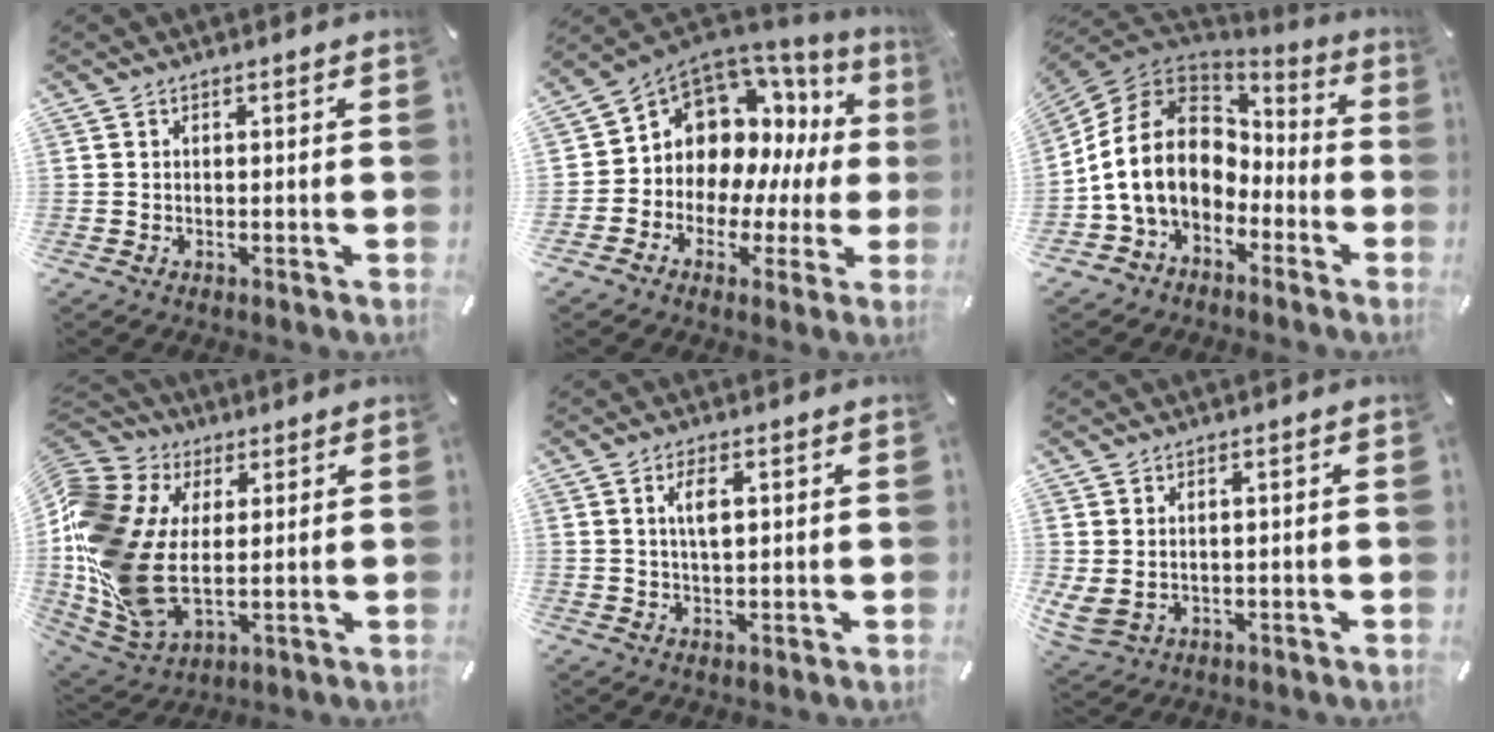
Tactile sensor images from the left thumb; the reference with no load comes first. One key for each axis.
{"total": 9.8, "fx": 3.8, "fy": 8.5, "fz": 3.2, "tx": -0.066, "ty": -0.054, "tz": 0.078}
{"total": 16.7, "fx": -0.8, "fy": 13.0, "fz": 10.4, "tx": -0.237, "ty": 0.010, "tz": -0.016}
{"total": 15.9, "fx": 0.6, "fy": 12.2, "fz": 10.3, "tx": -0.270, "ty": -0.020, "tz": 0.010}
{"total": 4.2, "fx": 1.2, "fy": 1.5, "fz": 3.8, "tx": -0.080, "ty": 0.005, "tz": 0.019}
{"total": 3.4, "fx": 1.8, "fy": 2.1, "fz": 2.1, "tx": -0.058, "ty": -0.012, "tz": 0.032}